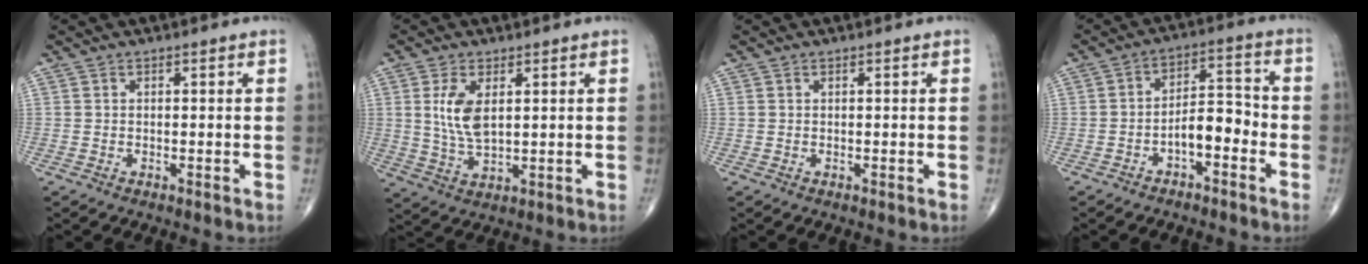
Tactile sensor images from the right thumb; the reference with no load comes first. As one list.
[{"total": 7.2, "force": [1.9, 3.5, 6.0], "torque": [-0.118, -0.013, 0.045]}, {"total": 0.0}, {"total": 7.1, "force": [-2.9, 3.4, 5.5], "torque": [-0.070, 0.043, -0.052]}]